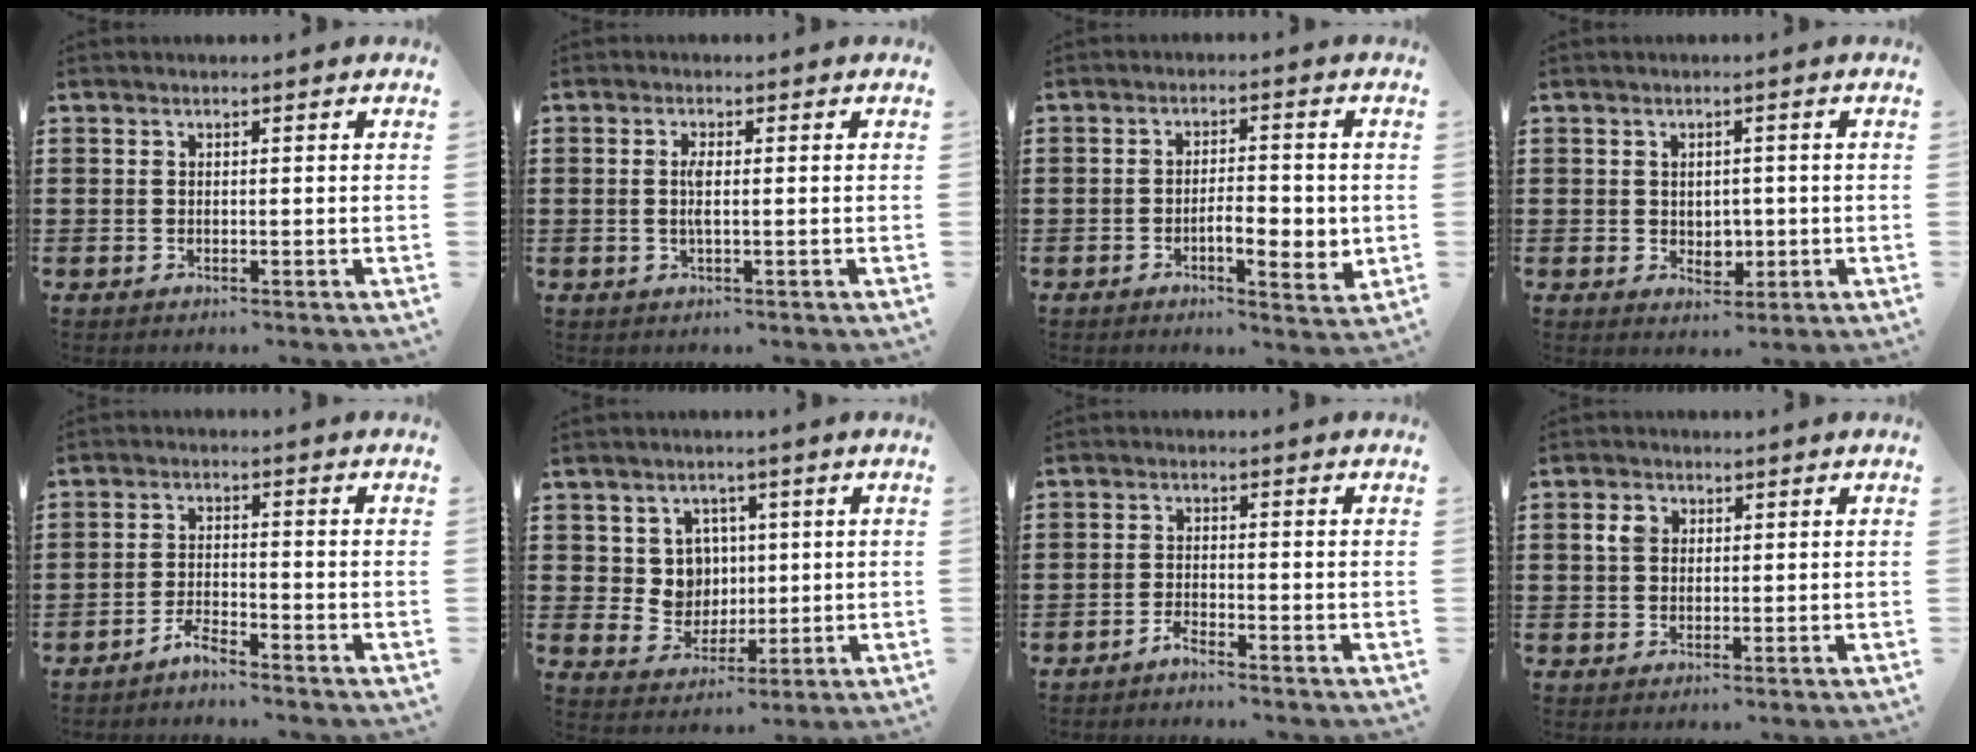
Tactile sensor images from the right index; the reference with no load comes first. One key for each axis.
{"total": 2.4, "fx": -0.1, "fy": 0.5, "fz": 2.4, "tx": -0.054, "ty": -0.004, "tz": -0.005}
{"total": 5.5, "fx": -1.3, "fy": 2.1, "fz": 5.0, "tx": -0.078, "ty": 0.005, "tz": -0.024}
{"total": 2.6, "fx": 0.0, "fy": 2.1, "fz": 1.6, "tx": -0.027, "ty": 0.002, "tz": -0.002}
{"total": 2.7, "fx": -2.7, "fy": 0.1, "fz": 0.6, "tx": -0.024, "ty": 0.003, "tz": -0.056}
{"total": 5.9, "fx": 1.6, "fy": 5.2, "fz": 2.2, "tx": -0.058, "ty": 0.012, "tz": 0.028}
{"total": 1.8, "fx": -1.8, "fy": -0.1, "fz": 0.3, "tx": -0.010, "ty": 0.004, "tz": -0.035}
{"total": 2.6, "fx": 0.7, "fy": 2.0, "fz": 1.5, "tx": -0.036, "ty": 0.010, "tz": 0.011}